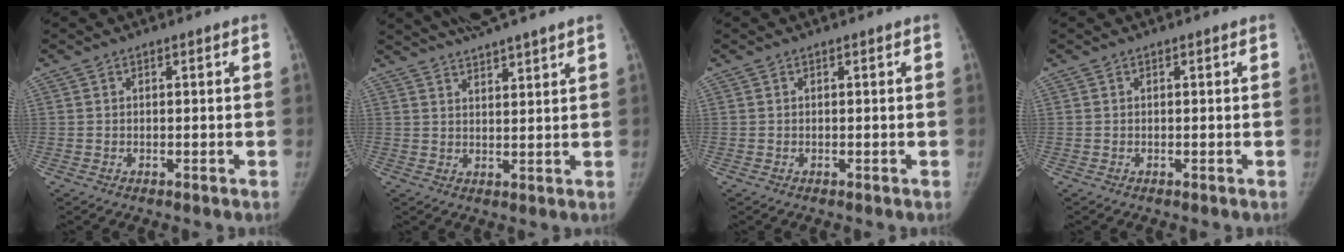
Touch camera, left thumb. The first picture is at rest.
{"total": 8.9, "force": [7.4, 0.7, 4.9], "torque": [-0.067, -0.005, 0.116]}
{"total": 0.0}
{"total": 0.0}